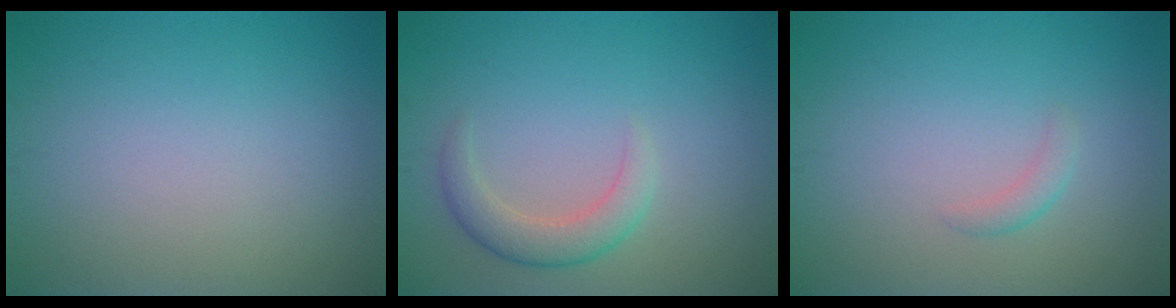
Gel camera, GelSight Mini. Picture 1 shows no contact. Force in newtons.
{"total": 2.8, "press": 2.8, "slide": 0.2}
{"total": 1.0, "press": 1.0, "slide": 0.0}